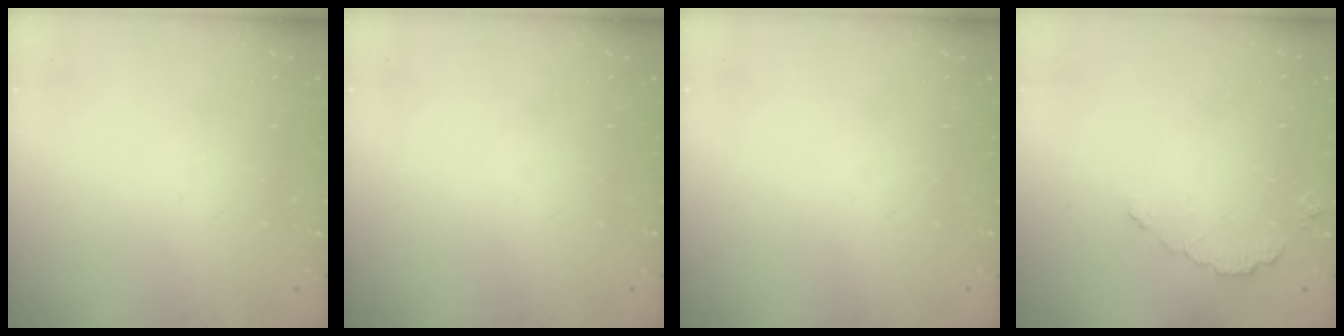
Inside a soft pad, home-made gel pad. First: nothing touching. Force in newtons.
{"total": 0.0}
{"total": 0.0}
{"total": 4.1, "press": 4.1, "slide": 0.4}